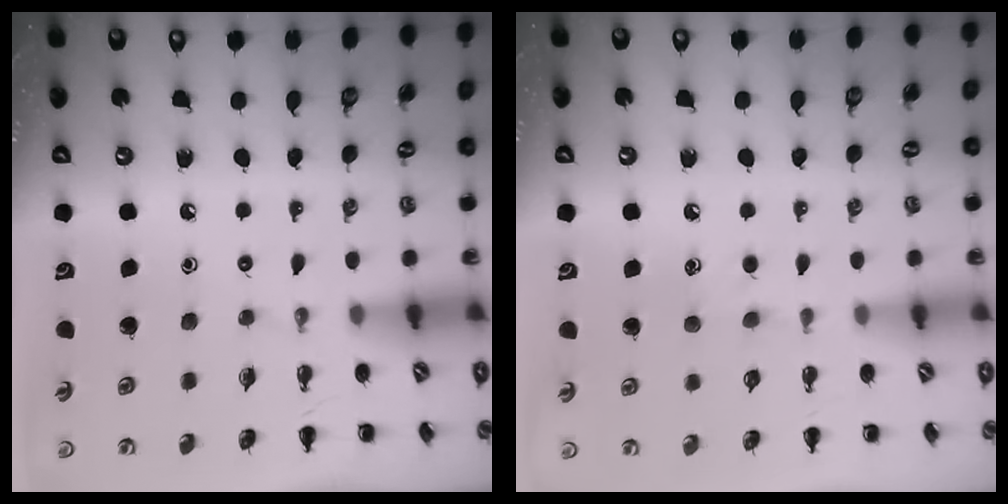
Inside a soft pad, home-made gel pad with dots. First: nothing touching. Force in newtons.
{"total": 4.4, "press": 4.2, "slide": 1.4}